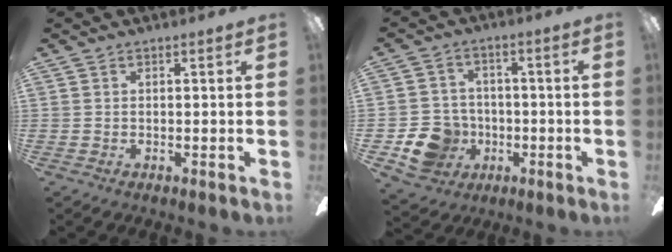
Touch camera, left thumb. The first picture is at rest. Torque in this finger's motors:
{"motor_torque": [0.02, 0.07, -0.09, 0.17, 0.03]}